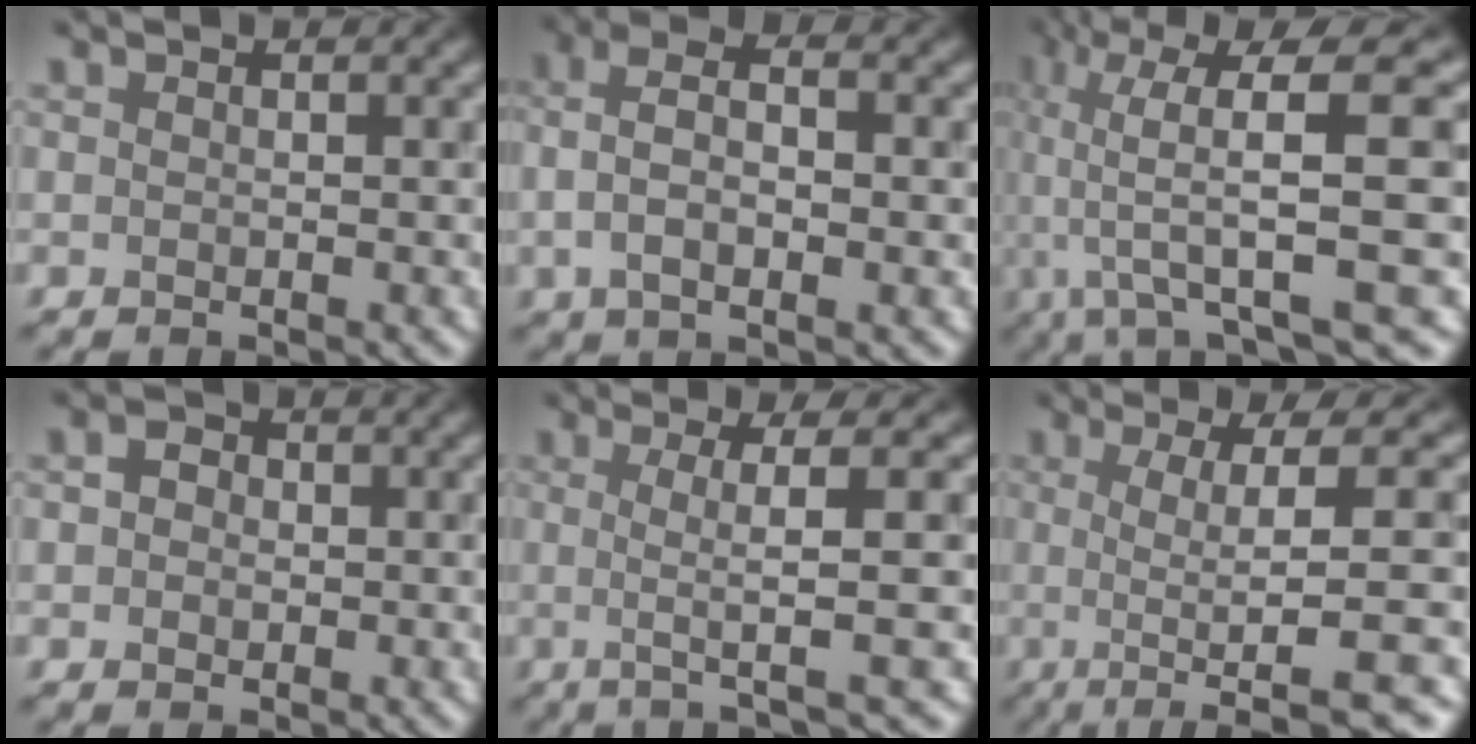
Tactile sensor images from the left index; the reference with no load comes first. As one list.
[{"total": 3.8, "force": [0.0, 1.6, 3.4], "torque": [-0.079, 0.019, 0.008]}, {"total": 10.8, "force": [1.2, 2.3, 10.5], "torque": [-0.186, 0.031, 0.047]}, {"total": 1.4, "force": [0.0, 1.3, 0.4], "torque": [-0.008, 0.013, 0.004]}, {"total": 5.3, "force": [0.2, 0.4, 5.3], "torque": [-0.091, 0.019, 0.013]}, {"total": 8.4, "force": [-1.0, 1.6, 8.2], "torque": [-0.093, 0.016, -0.010]}]